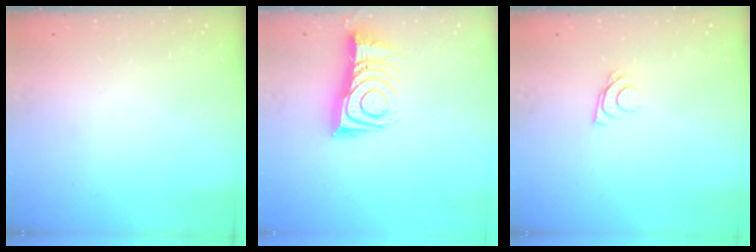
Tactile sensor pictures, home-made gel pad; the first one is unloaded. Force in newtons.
{"total": 11.8, "press": 11.8, "slide": 1.1}
{"total": 5.7, "press": 5.7, "slide": 0.5}